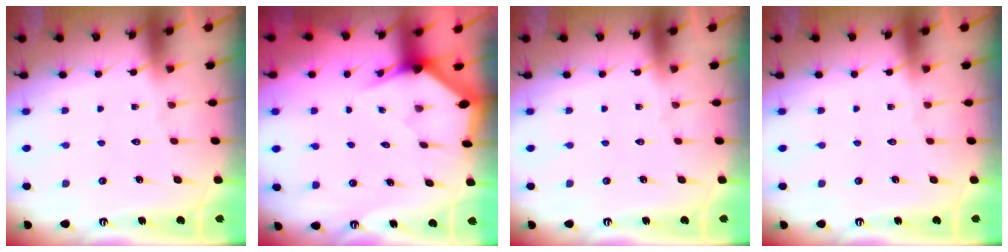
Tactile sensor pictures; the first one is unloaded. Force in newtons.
{"total": 3.0, "press": 3.0, "slide": 0.1}
{"total": 0.0}
{"total": 0.0}